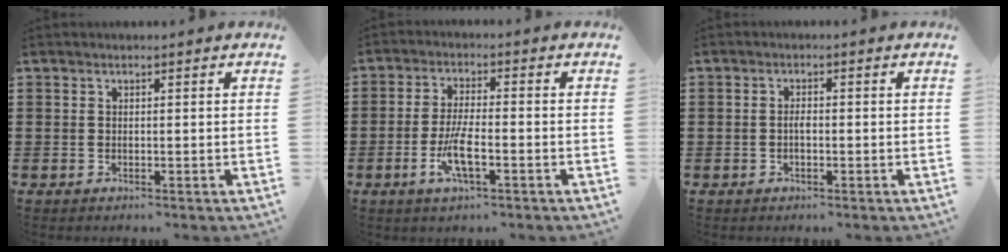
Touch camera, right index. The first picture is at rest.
{"total": 5.5, "force": [-2.2, 1.2, 4.9], "torque": [-0.108, -0.010, -0.045]}
{"total": 1.5, "force": [-0.4, 0.6, 1.3], "torque": [-0.027, -0.002, -0.006]}